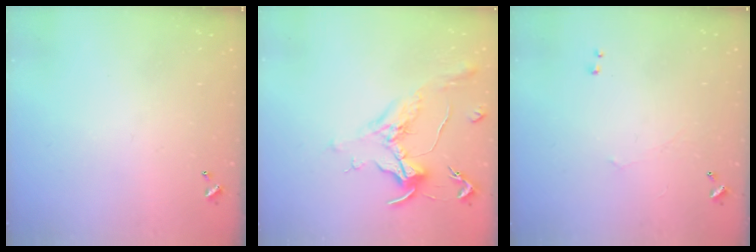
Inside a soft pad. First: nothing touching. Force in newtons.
{"total": 1.8, "press": 1.5, "slide": 0.9}
{"total": 0.7, "press": 0.1, "slide": 0.7}